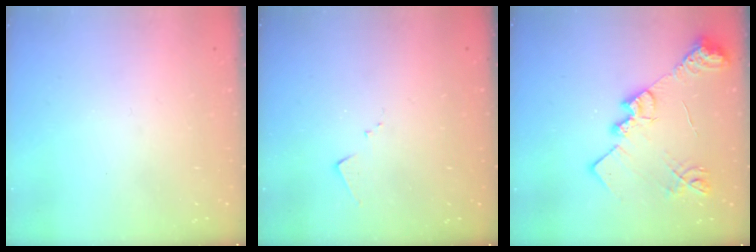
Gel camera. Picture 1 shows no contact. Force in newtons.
{"total": 4.8, "press": 4.7, "slide": 0.4}
{"total": 17.7, "press": 17.6, "slide": 1.0}